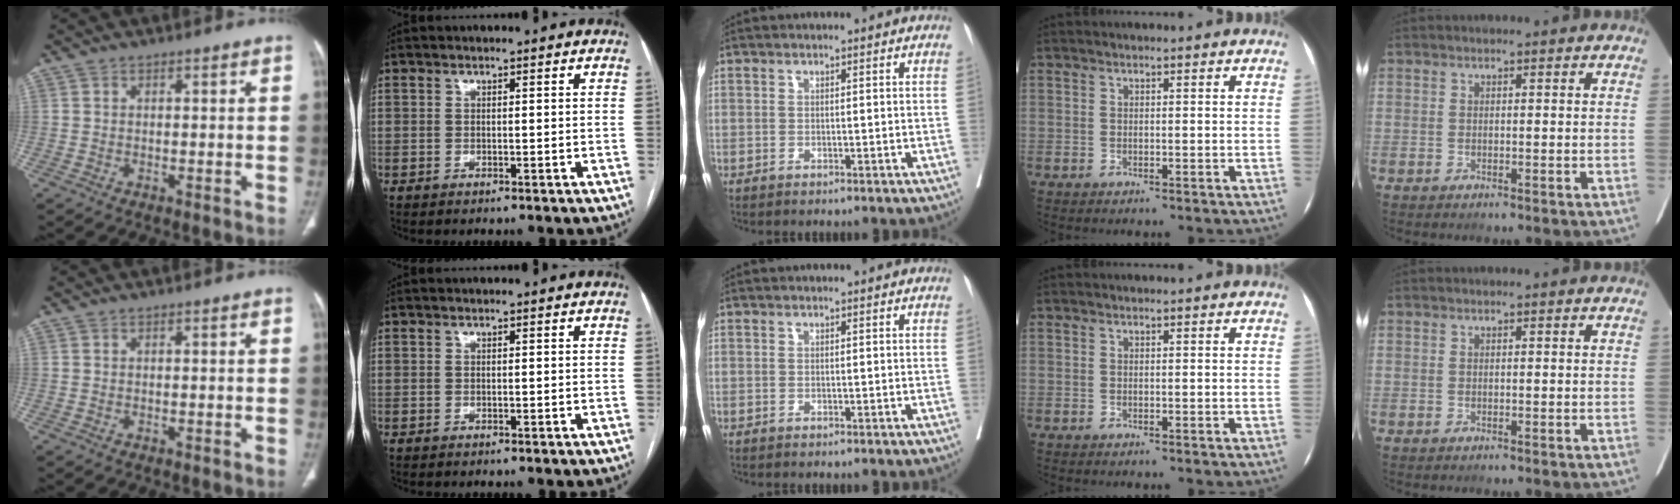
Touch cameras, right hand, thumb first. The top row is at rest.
{}